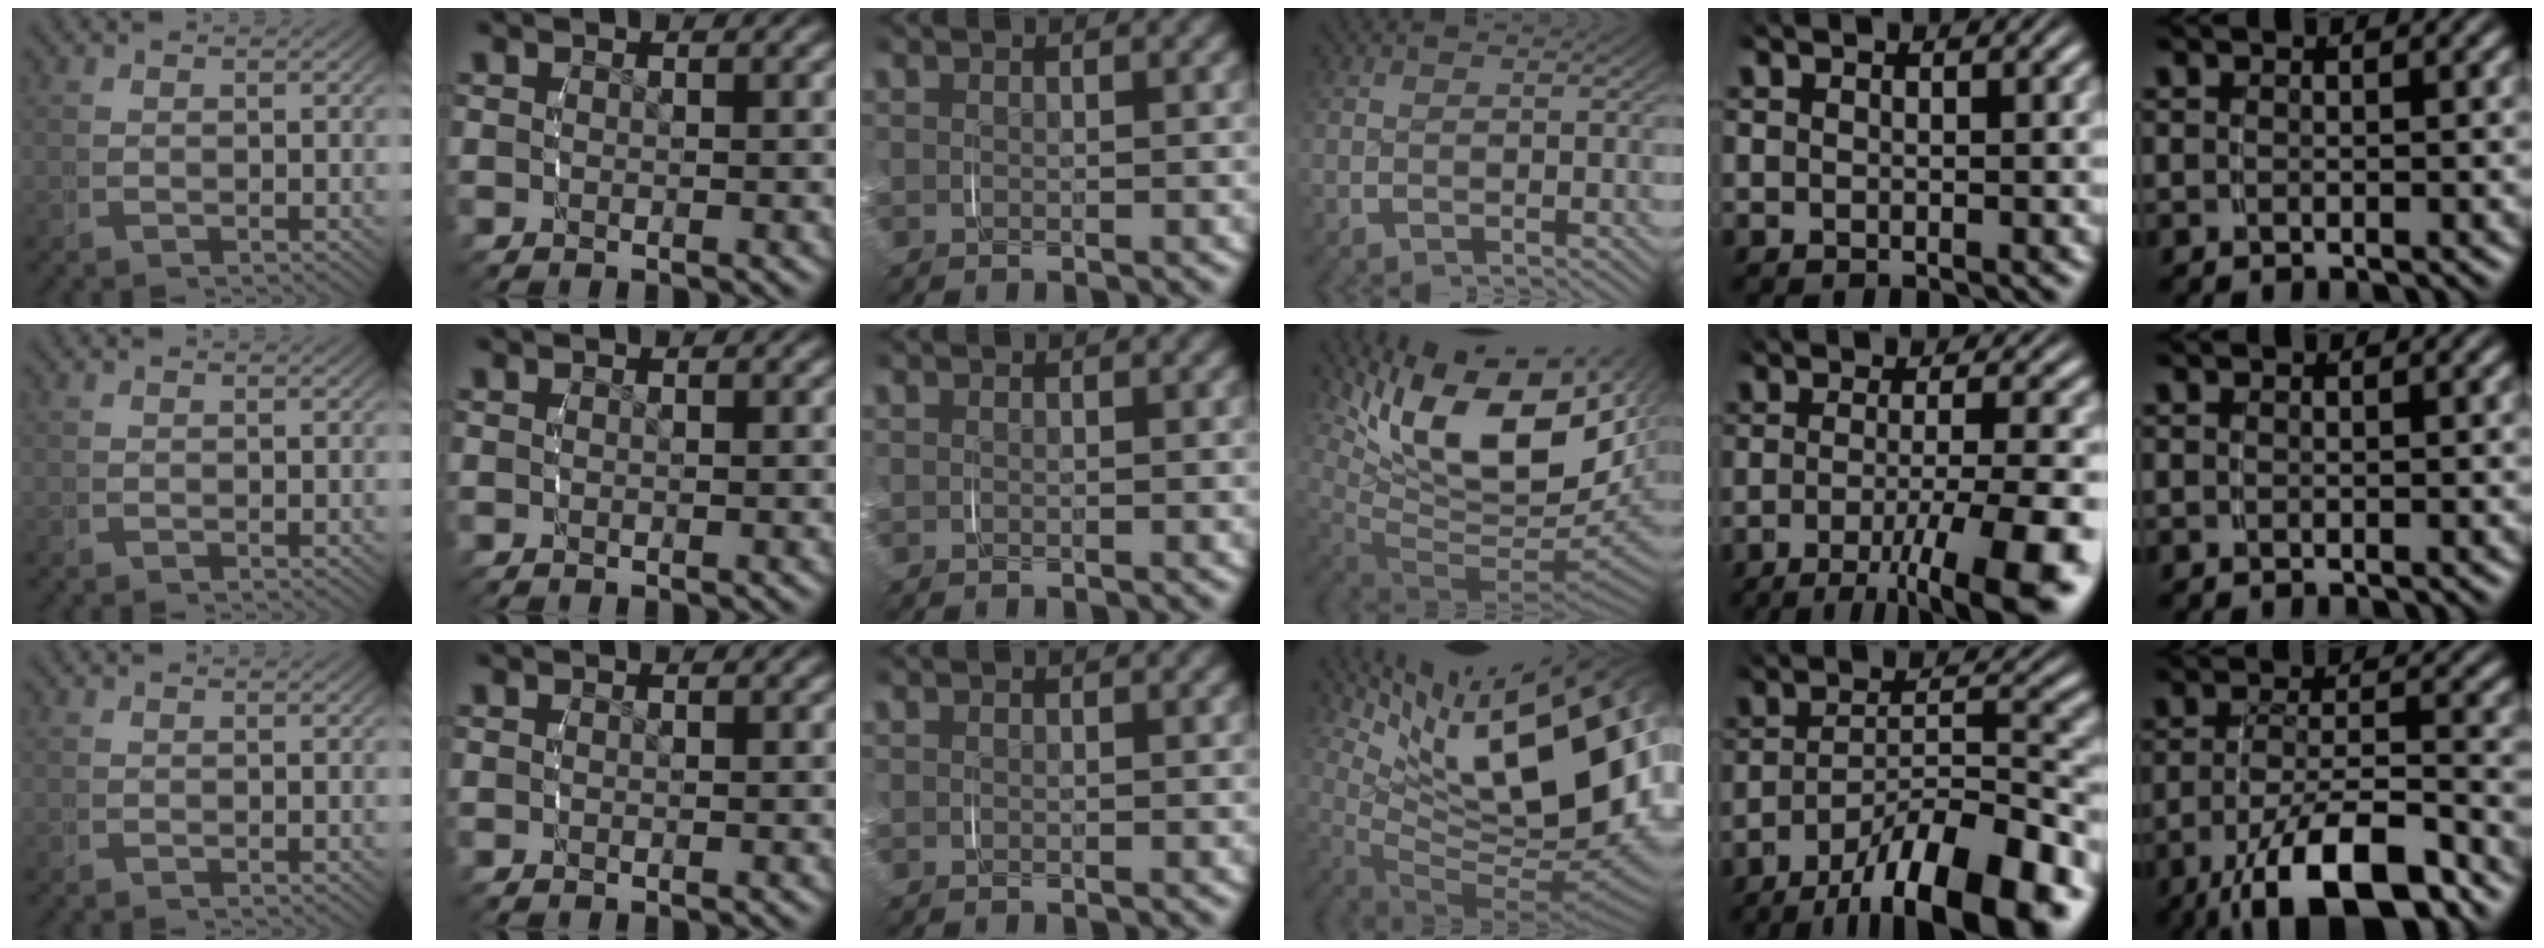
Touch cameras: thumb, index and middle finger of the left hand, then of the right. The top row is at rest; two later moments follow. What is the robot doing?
{"motion": "grasp_and_lifting", "object": "plastic wrap"}